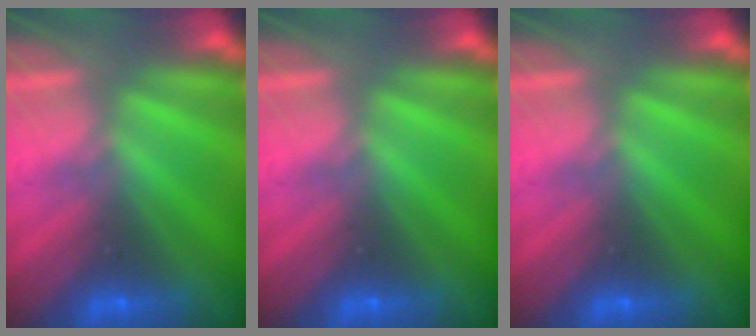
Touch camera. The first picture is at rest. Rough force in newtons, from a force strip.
{"total": 0.0}
{"total": 0.0}